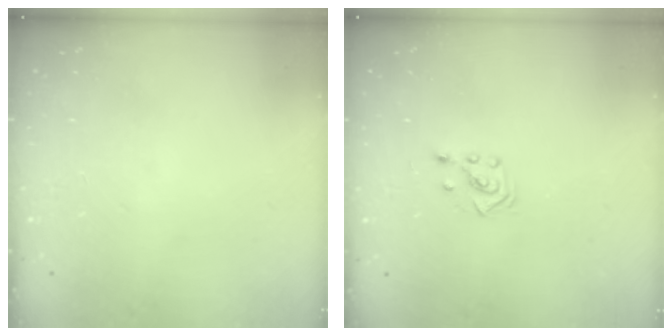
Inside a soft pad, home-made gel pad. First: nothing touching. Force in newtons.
{"total": 2.3, "press": 2.2, "slide": 0.7}